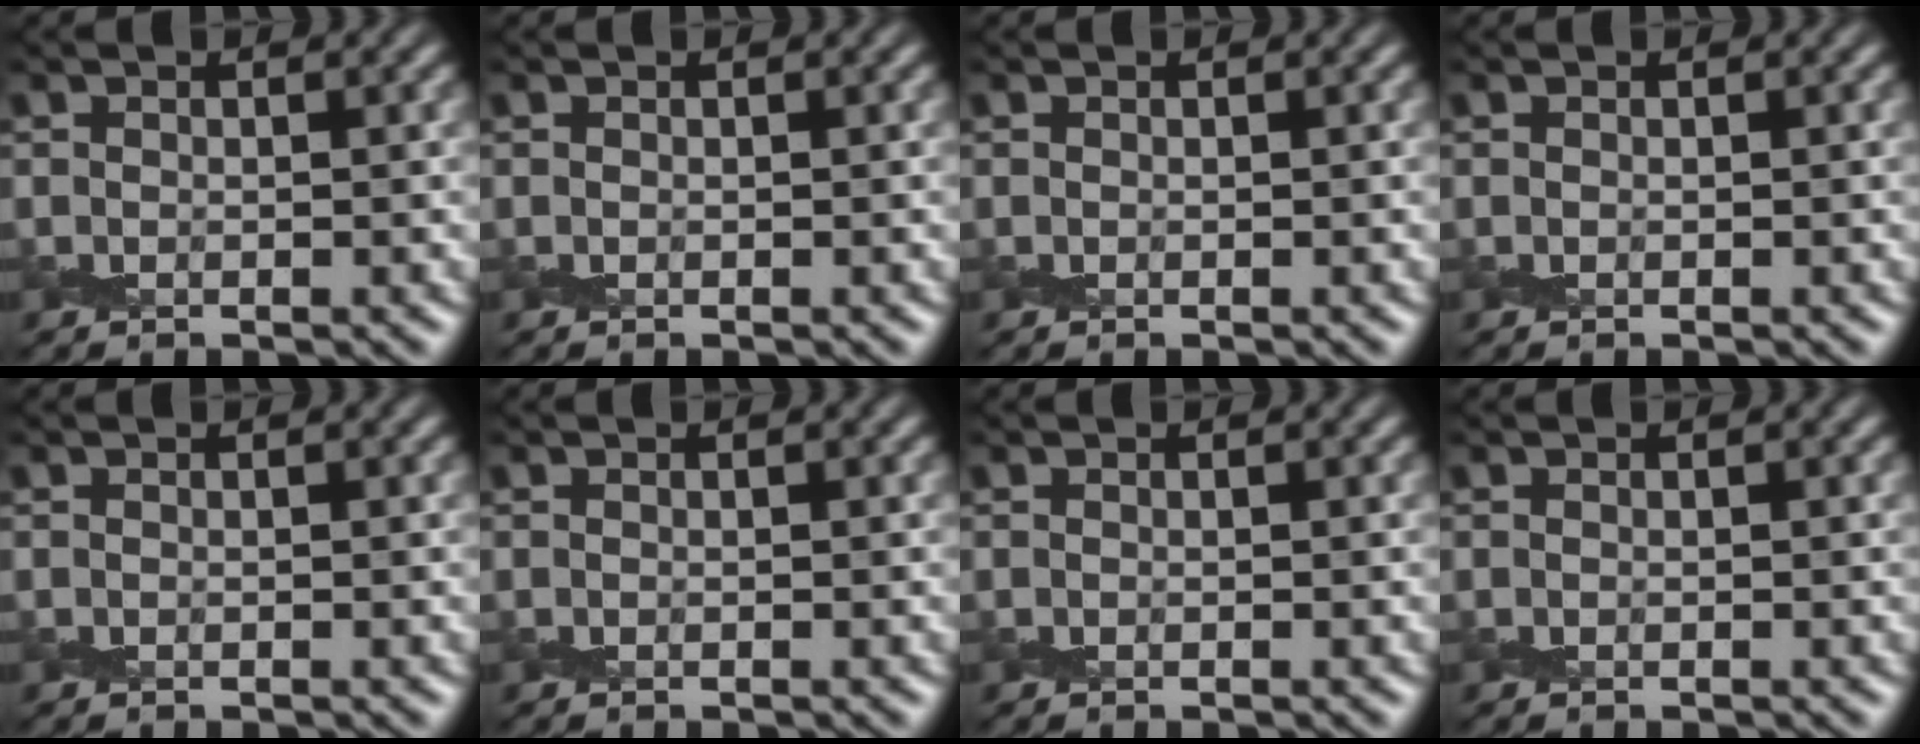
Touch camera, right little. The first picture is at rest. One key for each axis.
{"total": 0.0}
{"total": 0.0}
{"total": 0.0}
{"total": 0.0}
{"total": 0.0}
{"total": 0.0}
{"total": 0.0}